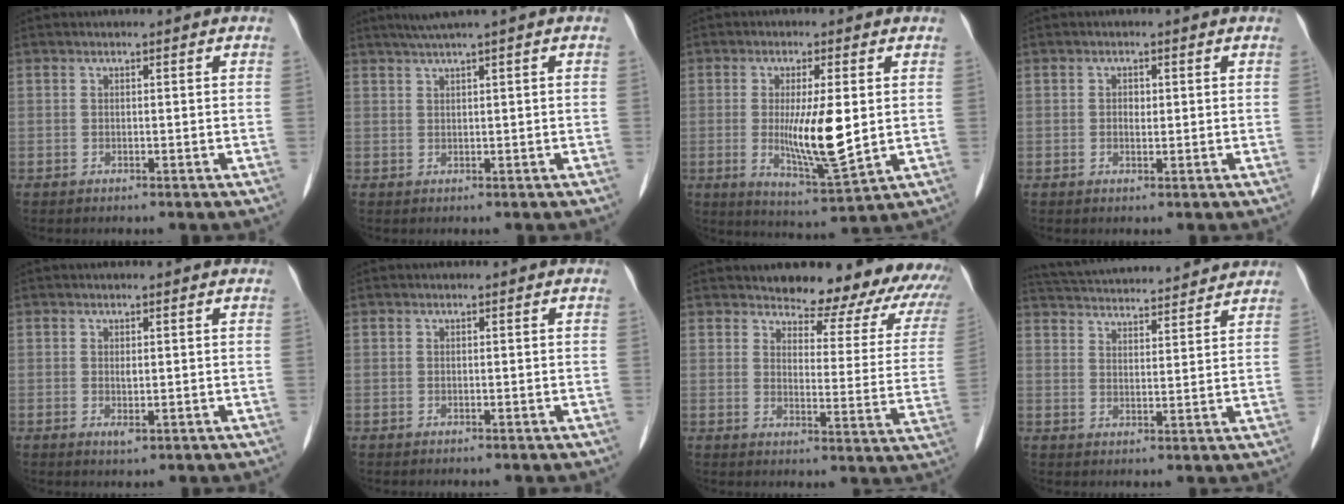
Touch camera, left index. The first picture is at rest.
{"total": 2.8, "force": [1.9, -0.8, 1.9], "torque": [-0.041, 0.008, 0.042]}
{"total": 9.4, "force": [0.2, 1.6, 9.3], "torque": [-0.166, -0.021, 0.007]}
{"total": 1.2, "force": [0.2, 0.8, 0.9], "torque": [-0.016, 0.001, 0.003]}
{"total": 1.5, "force": [0.2, 0.5, 1.4], "torque": [-0.028, -0.004, 0.009]}
{"total": 0.0}
{"total": 18.4, "force": [16.6, 4.9, 6.4], "torque": [-0.047, -0.059, 0.173]}
{"total": 20.5, "force": [19.2, 3.1, 6.6], "torque": [-0.121, 0.036, 0.272]}